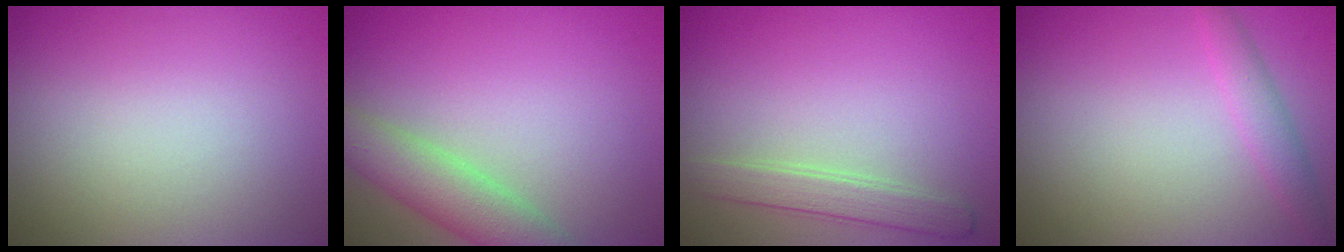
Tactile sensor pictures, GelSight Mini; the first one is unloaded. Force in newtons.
{"total": 4.6, "press": 4.6, "slide": 0.3}
{"total": 2.3, "press": 2.3, "slide": 0.1}
{"total": 1.8, "press": 1.8, "slide": 0.2}